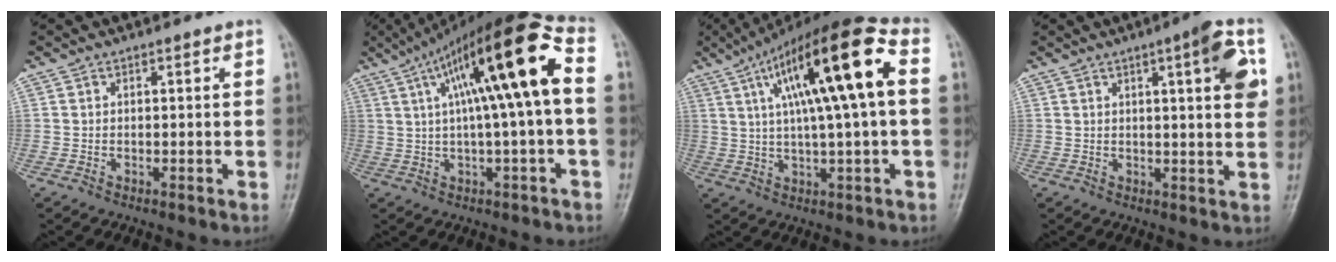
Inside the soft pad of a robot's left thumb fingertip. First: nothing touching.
{"total": 17.7, "force": [3.0, 2.8, 17.3], "torque": [-0.296, 0.048, 0.046]}
{"total": 19.3, "force": [4.4, 3.7, 18.5], "torque": [-0.314, 0.032, 0.067]}
{"total": 8.2, "force": [2.7, 1.4, 7.6], "torque": [-0.097, -0.006, 0.032]}